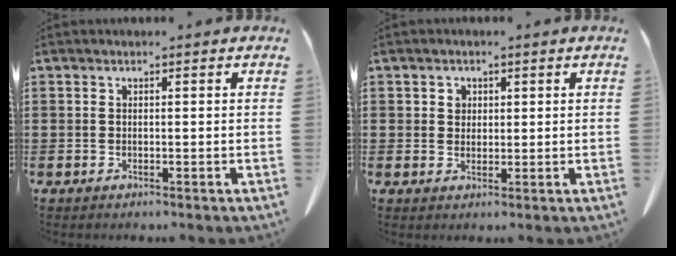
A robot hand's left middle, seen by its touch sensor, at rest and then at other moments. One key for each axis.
{"total": 2.0, "fx": 0.9, "fy": 1.7, "fz": 0.5, "tx": -0.009, "ty": 0.004, "tz": 0.013}